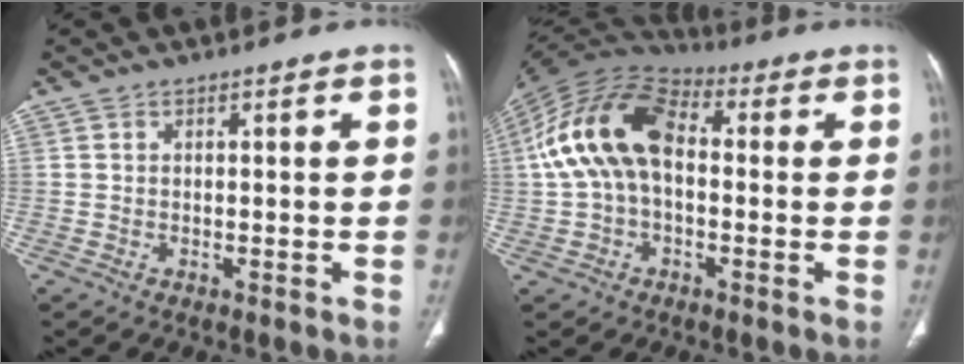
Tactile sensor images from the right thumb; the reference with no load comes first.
{"total": 16.1, "force": [0.9, 10.2, 12.5], "torque": [-0.235, 0.040, 0.005]}